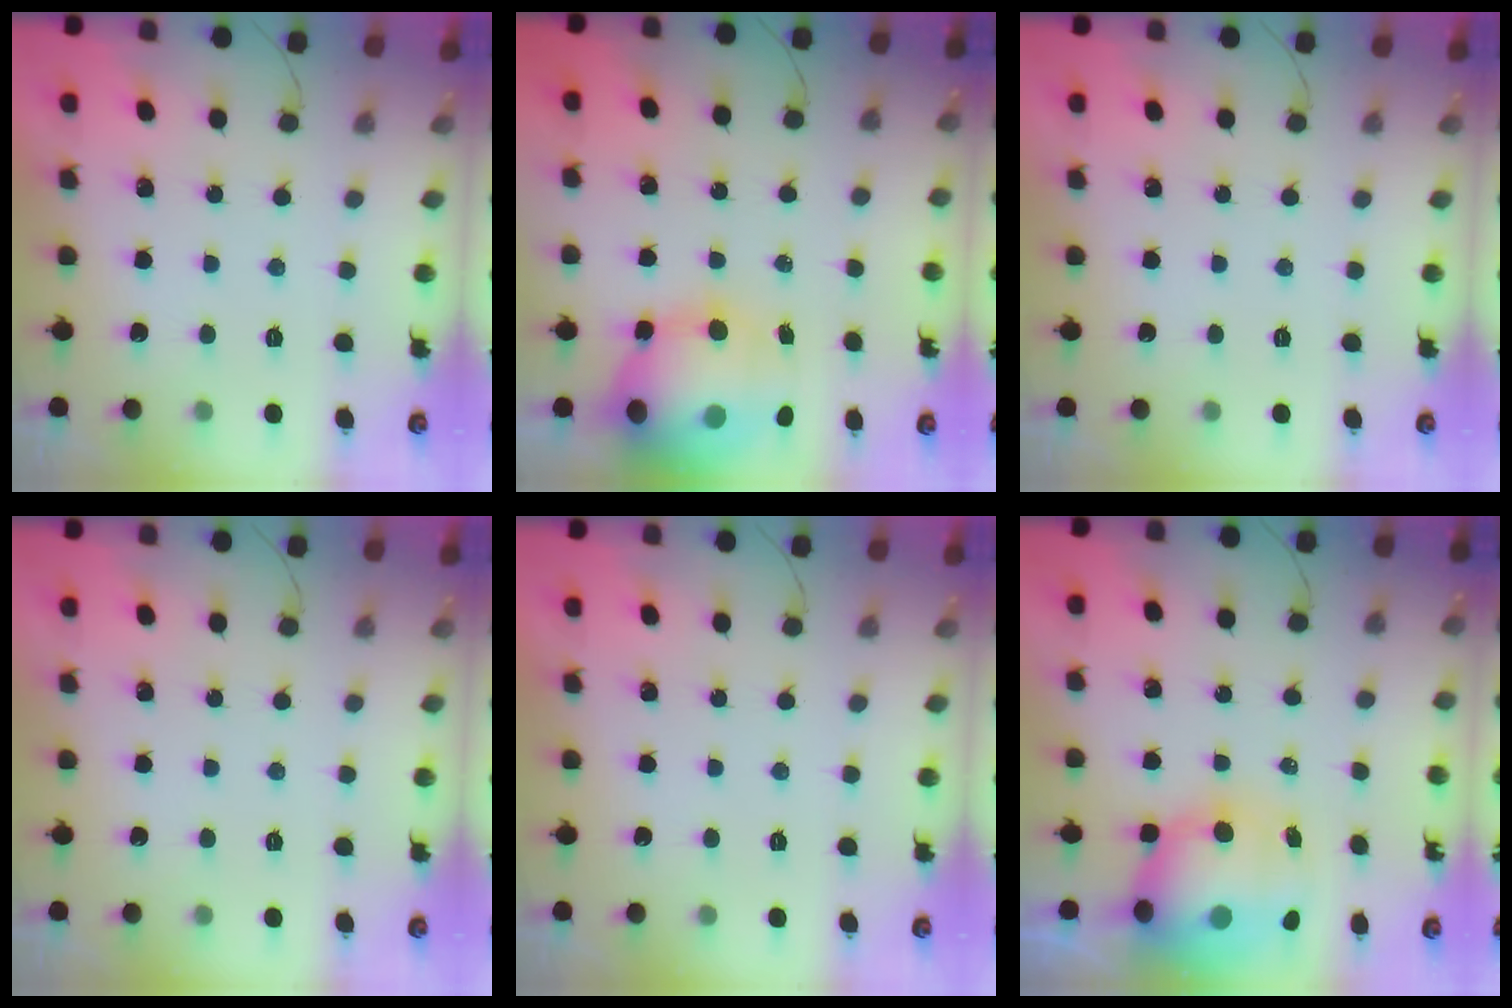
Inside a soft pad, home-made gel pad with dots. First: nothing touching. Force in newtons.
{"total": 18.5, "press": 17.9, "slide": 4.9}
{"total": 0.0}
{"total": 0.0}
{"total": 0.0}
{"total": 12.6, "press": 12.3, "slide": 2.7}